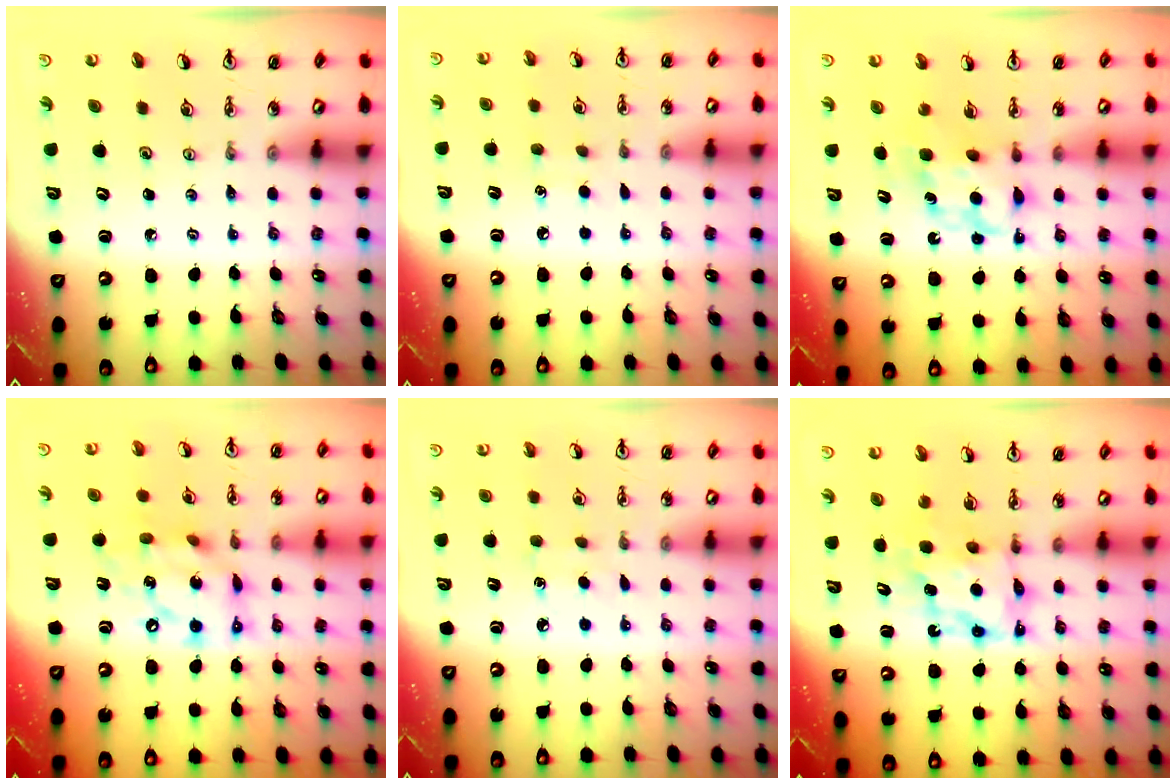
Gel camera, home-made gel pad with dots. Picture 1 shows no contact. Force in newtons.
{"total": 5.0, "press": 4.9, "slide": 0.5}
{"total": 7.0, "press": 7.0, "slide": 0.4}
{"total": 14.8, "press": 14.7, "slide": 1.7}
{"total": 4.9, "press": 4.9, "slide": 0.5}
{"total": 6.6, "press": 6.6, "slide": 0.6}